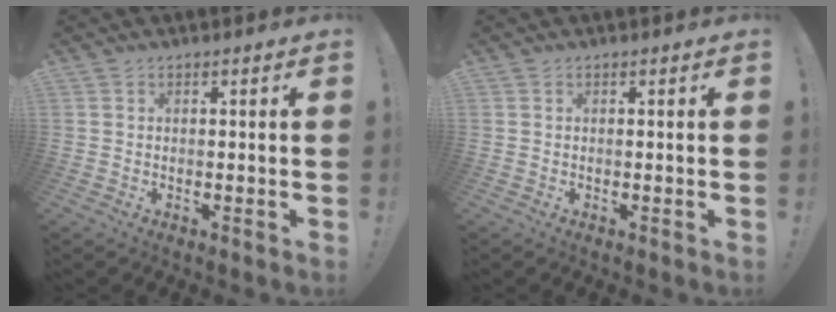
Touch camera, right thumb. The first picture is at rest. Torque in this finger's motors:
{"motor_torque": [-0.02, 0.02, 0.11, -0.06, 0.00]}